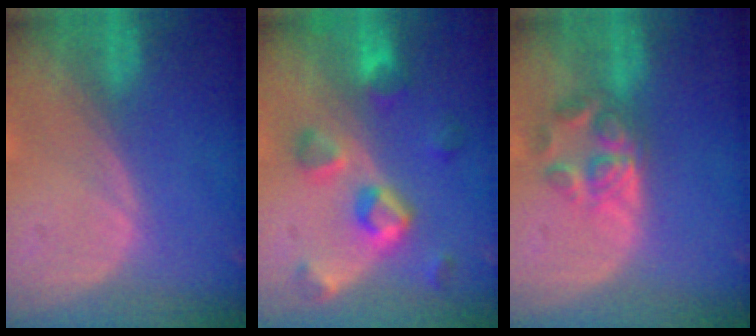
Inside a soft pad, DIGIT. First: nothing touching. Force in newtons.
{"total": 7.3, "press": 7.1, "slide": 1.7}
{"total": 5.7, "press": 4.8, "slide": 3.2}